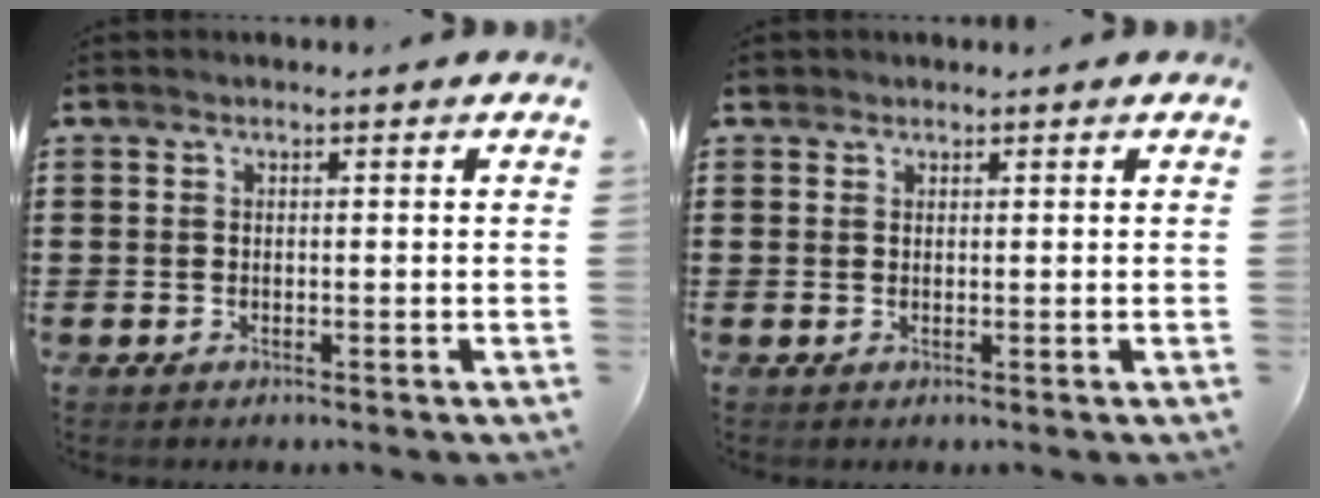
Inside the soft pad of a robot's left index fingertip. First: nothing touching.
{"total": 1.0, "force": [0.8, 0.6, 0.1], "torque": [-0.006, 0.005, 0.015]}